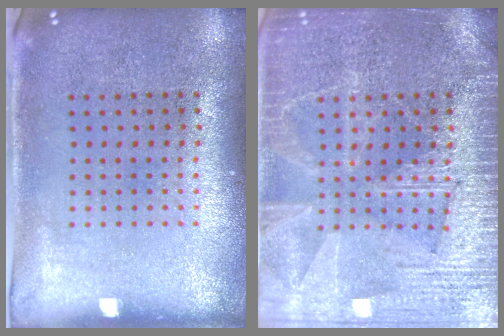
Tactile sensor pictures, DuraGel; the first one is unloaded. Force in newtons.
{"total": 5.6, "press": 5.5, "slide": 0.7}